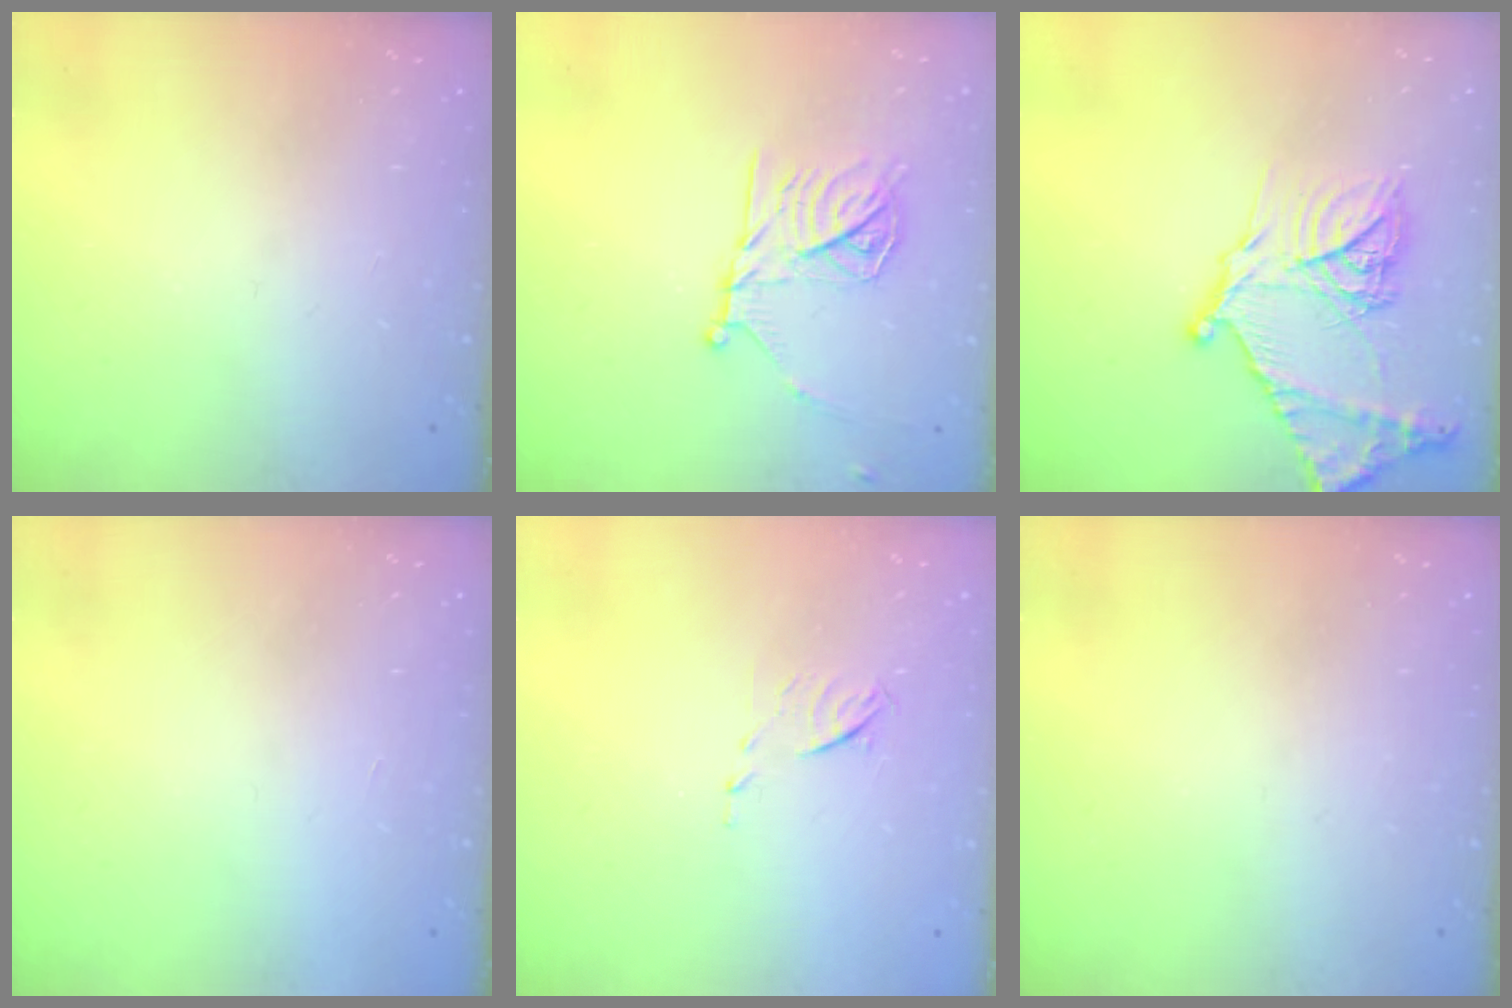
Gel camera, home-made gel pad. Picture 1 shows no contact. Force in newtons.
{"total": 14.9, "press": 14.9, "slide": 0.4}
{"total": 20.3, "press": 20.3, "slide": 1.7}
{"total": 1.6, "press": 1.6, "slide": 0.1}
{"total": 5.5, "press": 5.5, "slide": 0.8}
{"total": 0.0}